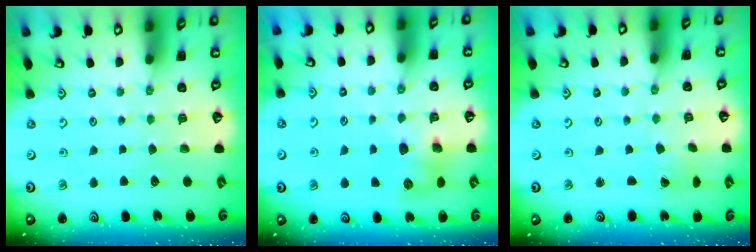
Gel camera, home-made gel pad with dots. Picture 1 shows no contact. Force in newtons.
{"total": 8.6, "press": 8.6, "slide": 0.5}
{"total": 0.6, "press": 0.6, "slide": 0.0}